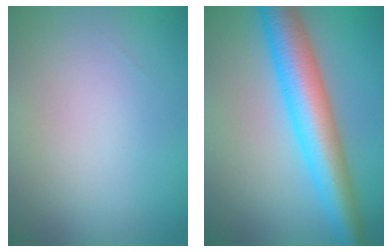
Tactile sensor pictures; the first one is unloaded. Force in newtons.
{"total": 7.4, "press": 7.4, "slide": 0.0}